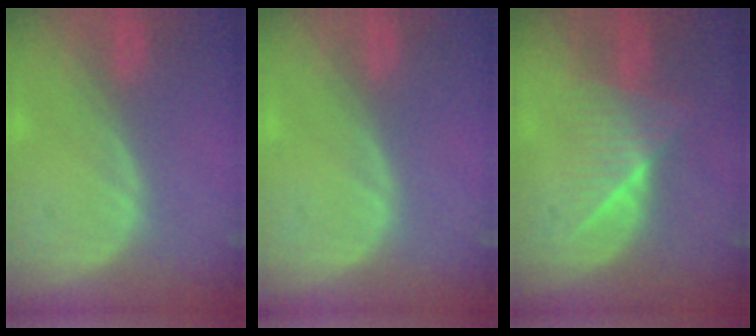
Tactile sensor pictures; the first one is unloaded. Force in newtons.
{"total": 0.0}
{"total": 6.6, "press": 5.9, "slide": 2.9}